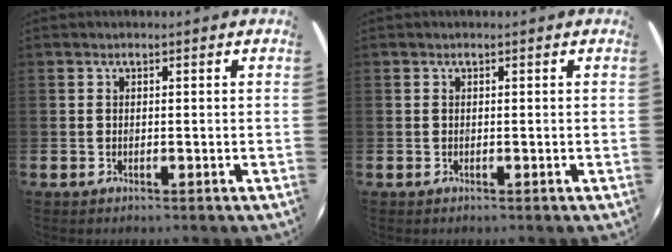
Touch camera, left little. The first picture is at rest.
{"total": 0.0}